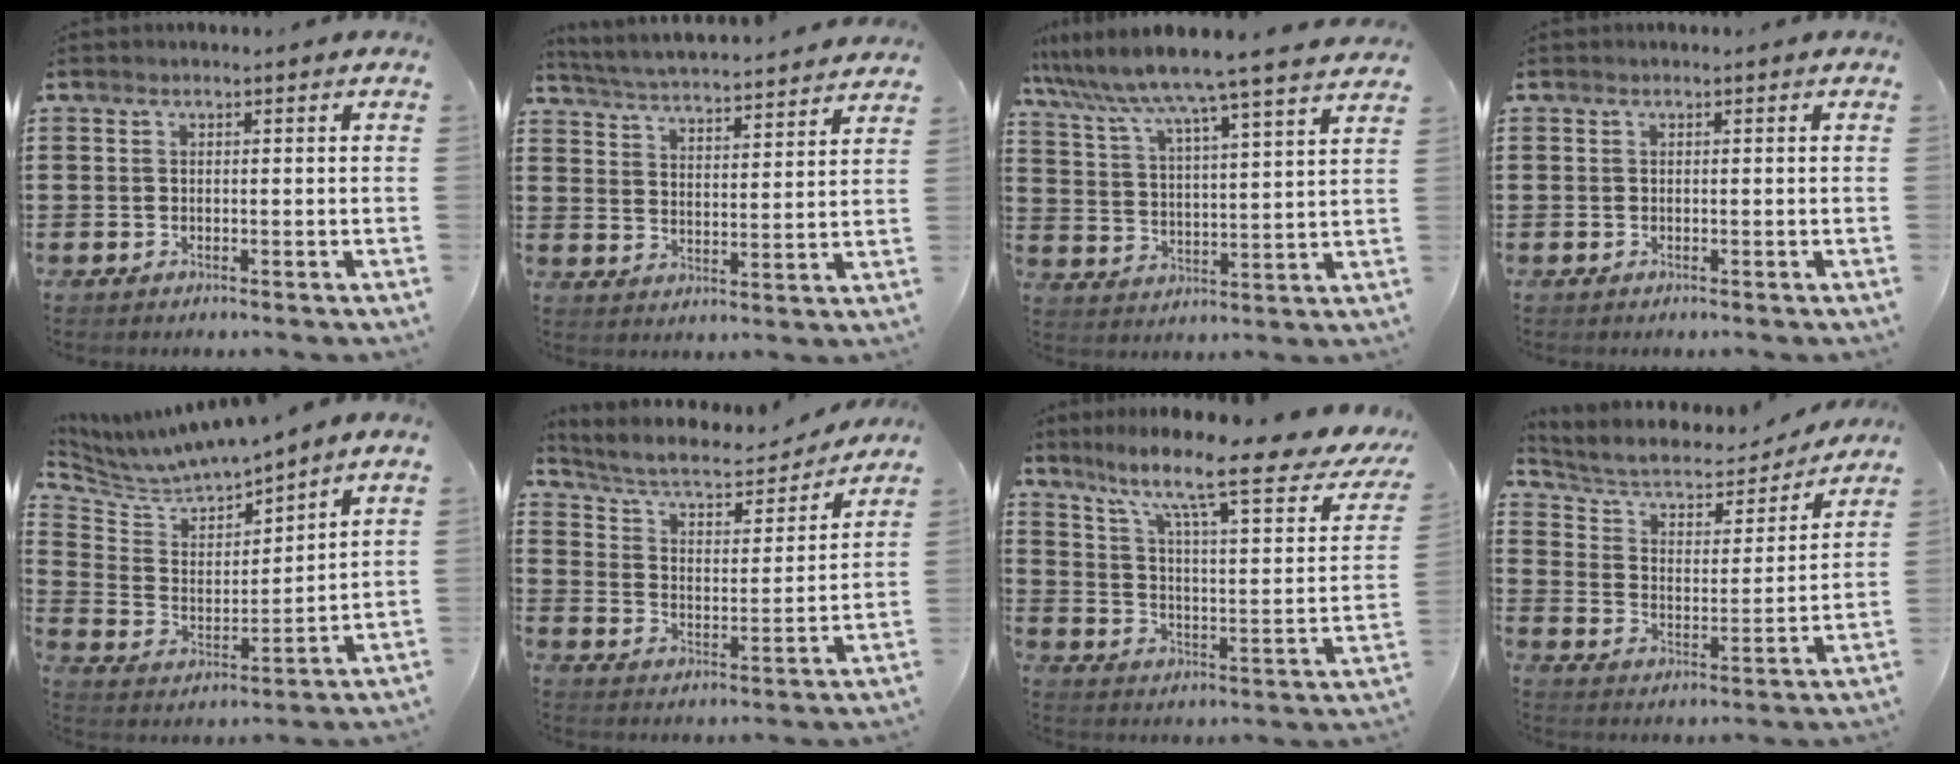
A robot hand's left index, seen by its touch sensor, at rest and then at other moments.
{"total": 4.4, "force": [4.3, -0.7, 0.6], "torque": [-0.034, -0.038, 0.070]}
{"total": 6.7, "force": [6.2, -1.1, 2.4], "torque": [-0.075, -0.051, 0.097]}
{"total": 0.0}
{"total": 5.4, "force": [5.4, 0.2, 0.0], "torque": [-0.036, -0.050, 0.089]}
{"total": 6.5, "force": [5.8, 1.5, 2.6], "torque": [-0.078, -0.034, 0.096]}
{"total": 14.2, "force": [9.7, 2.3, 10.2], "torque": [-0.191, -0.060, 0.149]}
{"total": 5.5, "force": [4.4, 2.4, 2.2], "torque": [-0.068, -0.026, 0.070]}